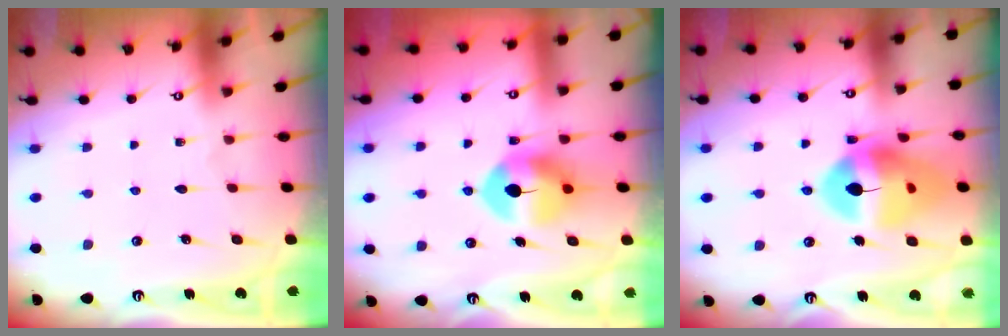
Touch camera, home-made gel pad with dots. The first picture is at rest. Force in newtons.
{"total": 8.7, "press": 8.6, "slide": 1.4}
{"total": 17.7, "press": 17.6, "slide": 1.8}